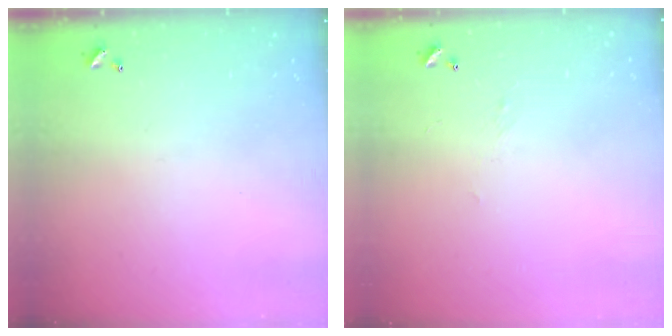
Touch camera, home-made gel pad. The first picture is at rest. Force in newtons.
{"total": 2.2, "press": 2.0, "slide": 0.8}